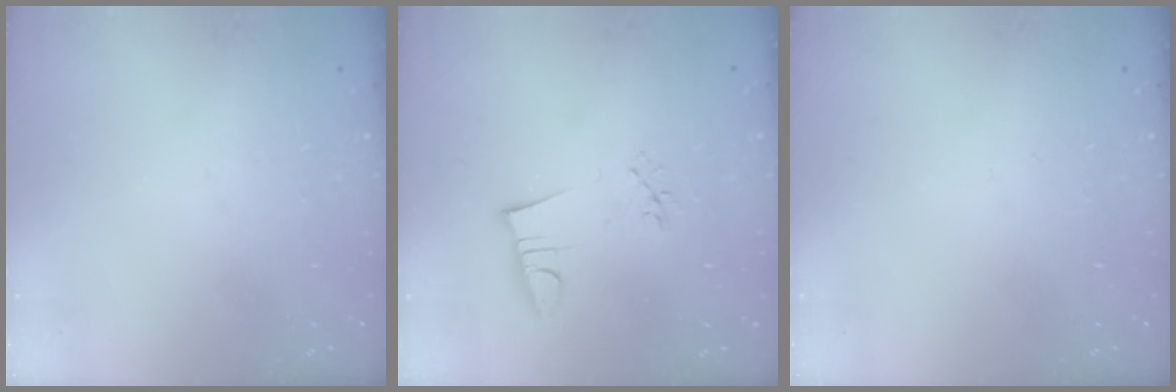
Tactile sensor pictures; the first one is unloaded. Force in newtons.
{"total": 3.7, "press": 2.3, "slide": 2.9}
{"total": 0.0}